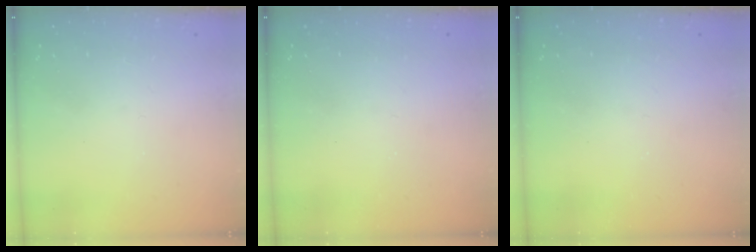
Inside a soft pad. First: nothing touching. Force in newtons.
{"total": 0.0}
{"total": 0.0}